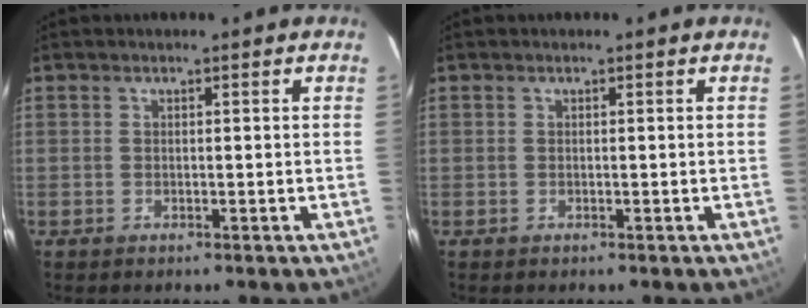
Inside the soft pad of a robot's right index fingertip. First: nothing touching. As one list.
[{"total": 0.0}]